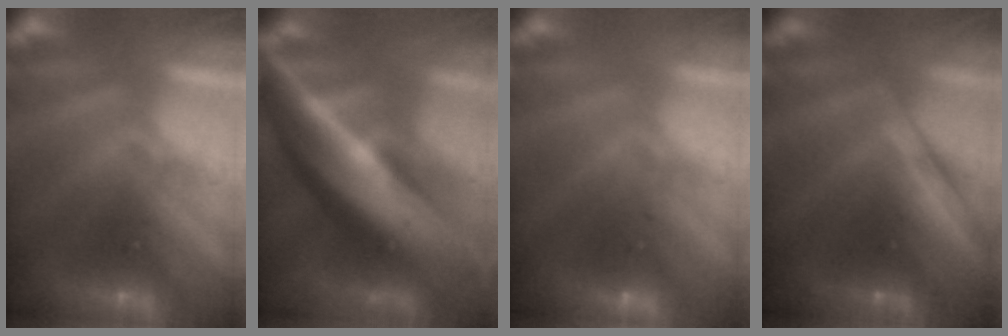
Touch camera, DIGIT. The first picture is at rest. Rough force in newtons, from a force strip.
{"total": 6.8}
{"total": 2.9}
{"total": 2.2}